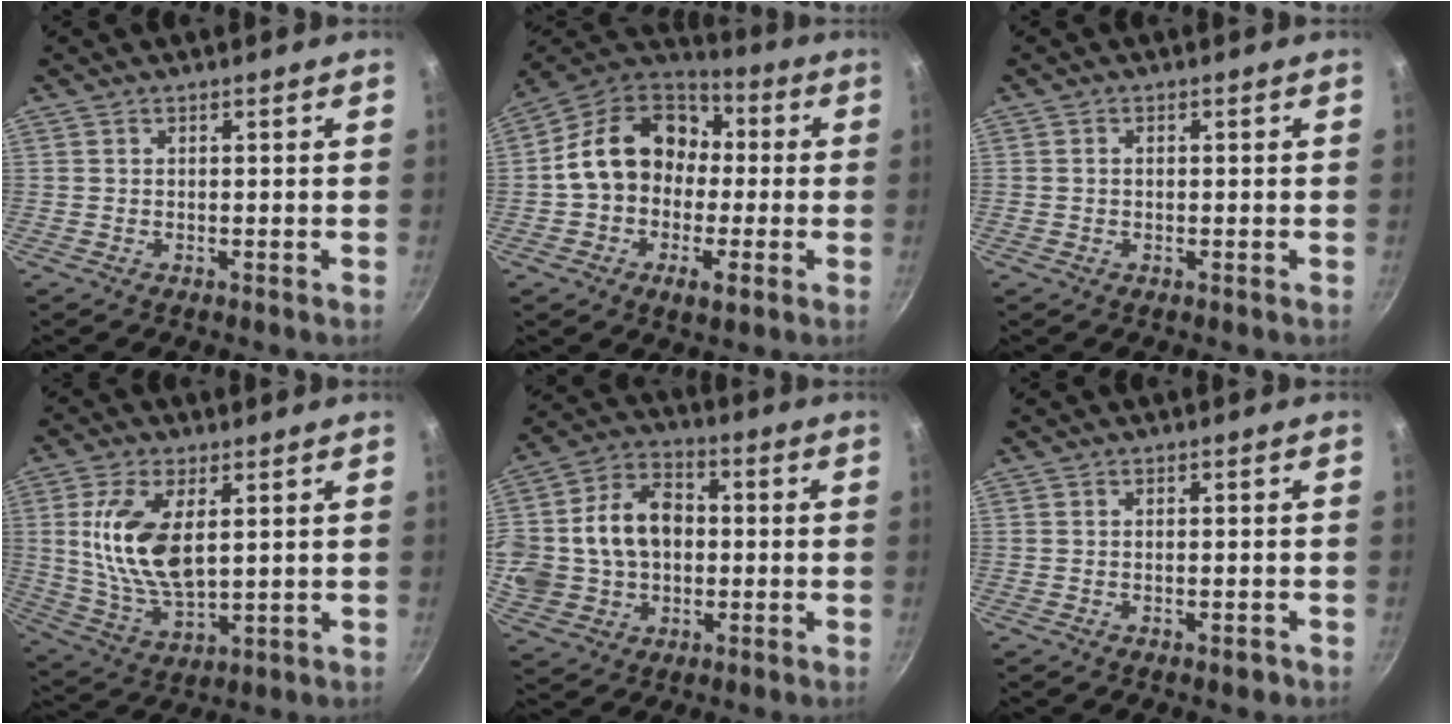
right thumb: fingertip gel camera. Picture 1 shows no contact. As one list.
[{"total": 18.7, "force": [0.3, 14.1, 12.3], "torque": [-0.188, 0.040, -0.011]}, {"total": 0.9, "force": [0.0, 0.8, 0.5], "torque": [-0.008, 0.004, 0.000]}, {"total": 13.8, "force": [3.0, 7.0, 11.6], "torque": [-0.220, -0.017, 0.065]}, {"total": 18.2, "force": [0.8, 14.1, 11.5], "torque": [-0.212, 0.030, 0.013]}, {"total": 1.8, "force": [-0.9, 0.6, 1.4], "torque": [-0.023, 0.004, -0.012]}]